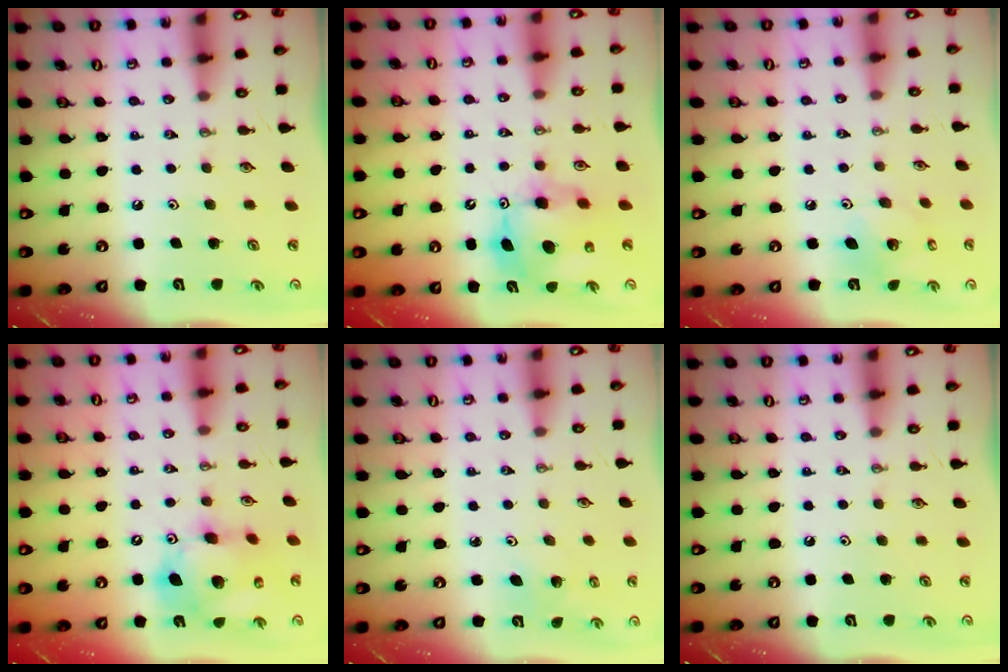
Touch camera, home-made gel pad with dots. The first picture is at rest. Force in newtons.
{"total": 11.7, "press": 11.6, "slide": 1.0}
{"total": 7.4, "press": 7.4, "slide": 0.2}
{"total": 15.9, "press": 15.7, "slide": 2.5}
{"total": 3.1, "press": 3.1, "slide": 0.1}
{"total": 0.0}